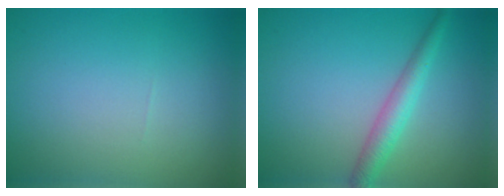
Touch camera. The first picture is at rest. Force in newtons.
{"total": 2.8, "press": 2.8, "slide": 0.0}